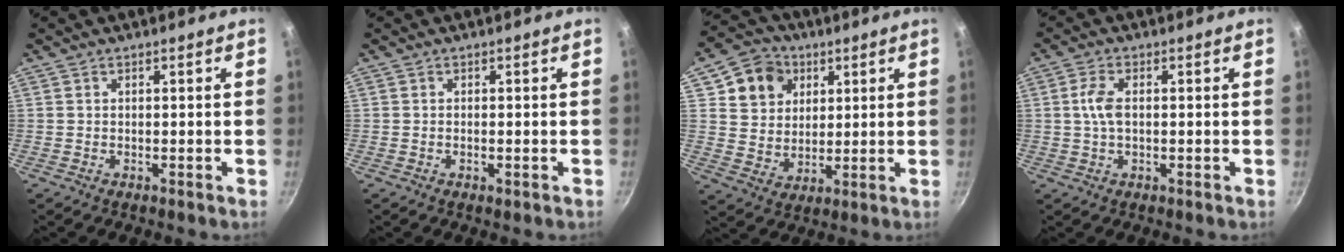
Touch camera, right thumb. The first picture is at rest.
{"total": 1.2, "force": [-0.4, 0.4, 1.0], "torque": [-0.018, 0.000, -0.006]}
{"total": 11.0, "force": [4.3, 9.3, 4.1], "torque": [-0.036, -0.004, 0.077]}
{"total": 4.3, "force": [0.3, 2.2, 3.7], "torque": [-0.078, 0.008, 0.002]}